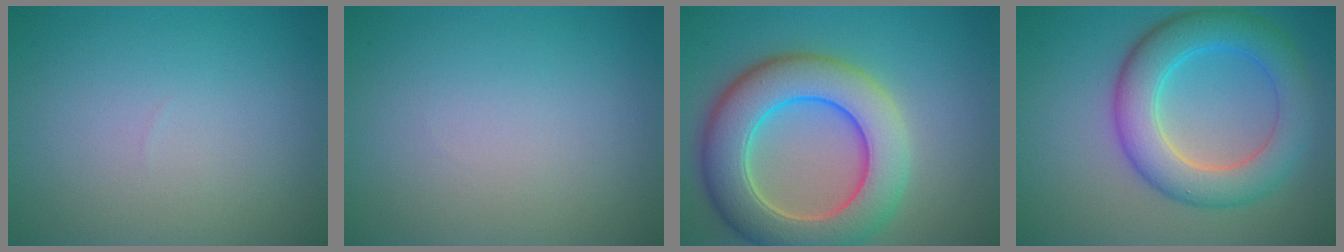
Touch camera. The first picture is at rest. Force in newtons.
{"total": 0.0}
{"total": 9.7, "press": 9.7, "slide": 0.6}
{"total": 7.0, "press": 7.0, "slide": 0.0}